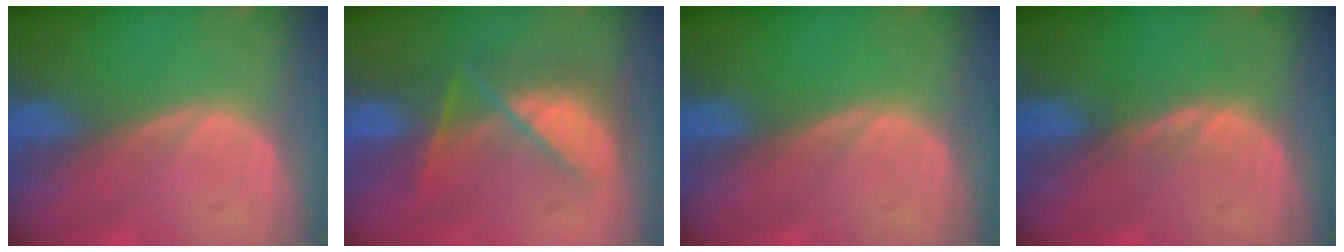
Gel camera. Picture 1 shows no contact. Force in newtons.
{"total": 7.4, "press": 6.8, "slide": 3.0}
{"total": 0.0}
{"total": 1.1, "press": 1.0, "slide": 0.2}